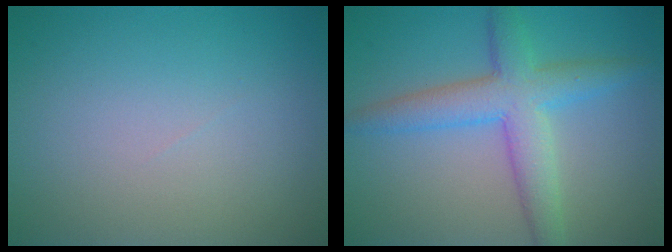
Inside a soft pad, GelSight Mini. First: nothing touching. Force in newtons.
{"total": 5.3, "press": 5.3, "slide": 0.2}